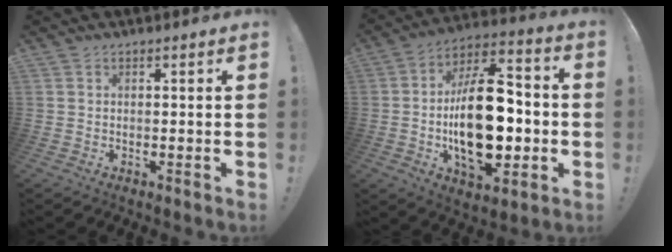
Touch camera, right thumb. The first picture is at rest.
{"total": 25.4, "force": [-3.1, 13.5, 21.2], "torque": [-0.370, 0.018, -0.042]}